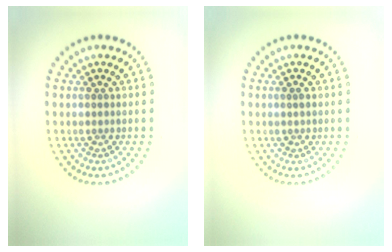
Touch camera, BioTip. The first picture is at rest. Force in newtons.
{"total": 0.7, "press": 0.7, "slide": 0.1}